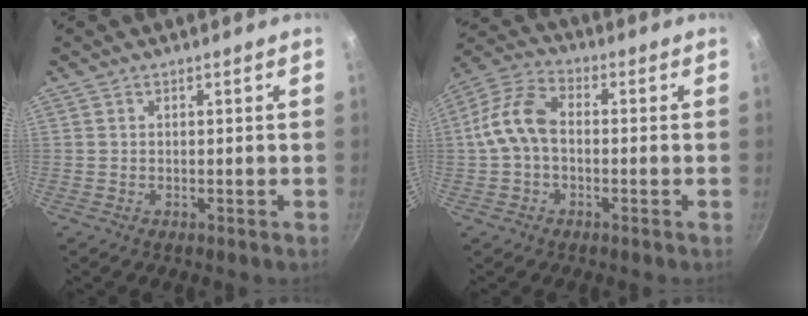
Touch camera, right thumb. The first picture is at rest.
{"total": 9.8, "force": [-0.7, 6.5, 7.2], "torque": [-0.132, 0.035, -0.028]}